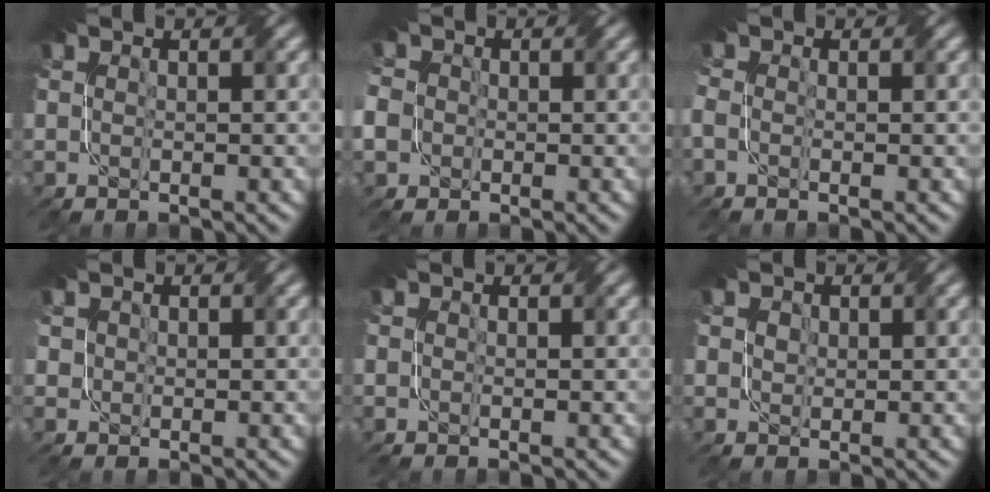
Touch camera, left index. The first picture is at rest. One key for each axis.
{"total": 4.7, "fx": -1.0, "fy": 4.1, "fz": 2.0, "tx": -0.062, "ty": 0.011, "tz": -0.040}
{"total": 1.7, "fx": -0.6, "fy": 1.1, "fz": 1.1, "tx": -0.028, "ty": 0.000, "tz": -0.016}
{"total": 0.8, "fx": 0.1, "fy": 0.8, "fz": 0.0, "tx": -0.007, "ty": -0.004, "tz": 0.004}
{"total": 0.0}
{"total": 1.4, "fx": 0.7, "fy": 1.1, "fz": 0.5, "tx": -0.023, "ty": 0.005, "tz": 0.013}